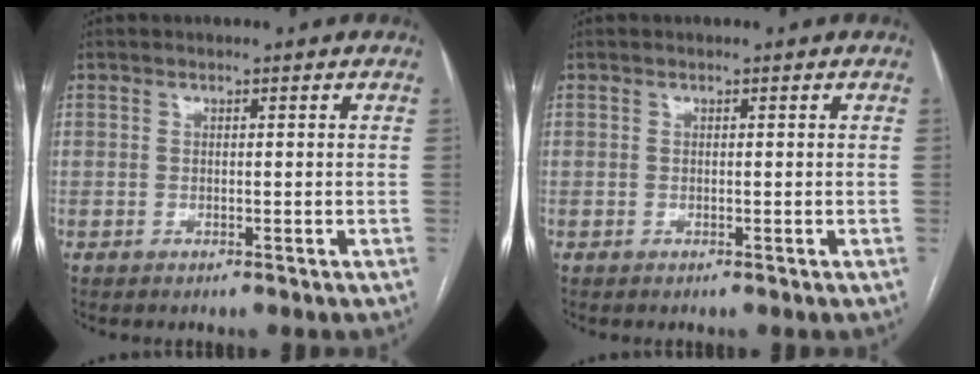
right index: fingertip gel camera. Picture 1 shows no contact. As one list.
[{"total": 0.0}]